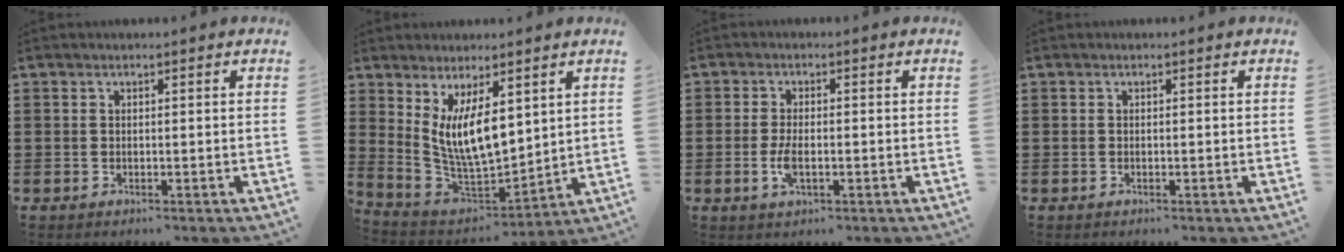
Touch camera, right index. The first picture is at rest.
{"total": 8.3, "force": [3.0, 3.2, 7.1], "torque": [-0.162, -0.021, 0.052]}
{"total": 3.6, "force": [-0.9, 1.4, 3.2], "torque": [-0.079, -0.005, -0.023]}
{"total": 0.0}